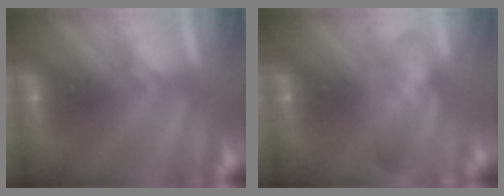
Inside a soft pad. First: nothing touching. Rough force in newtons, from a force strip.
{"total": 7.6}